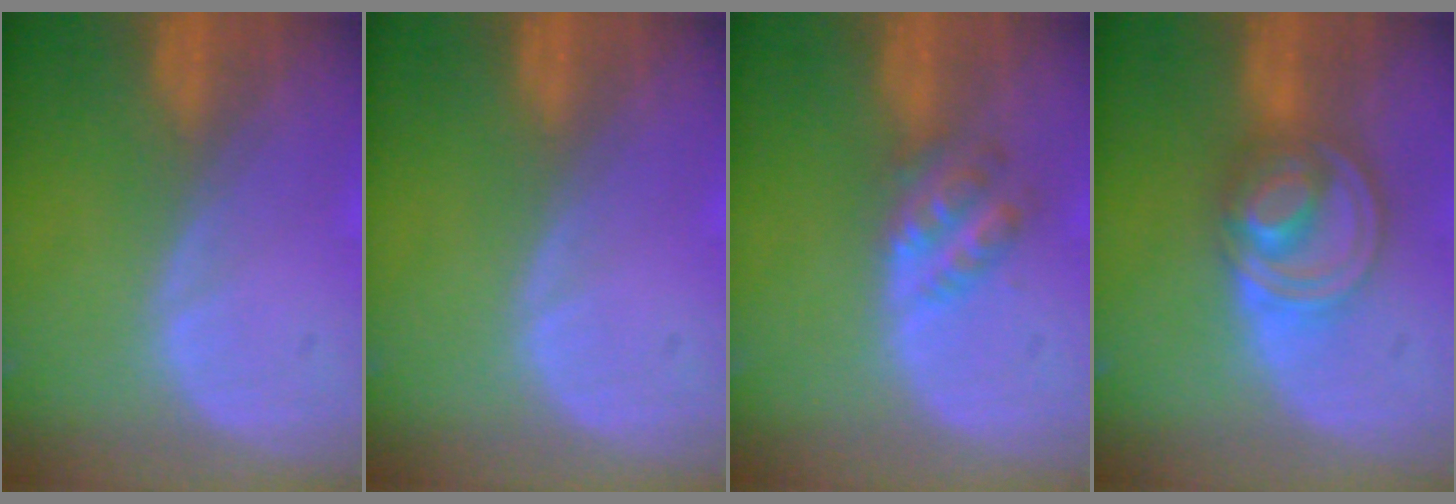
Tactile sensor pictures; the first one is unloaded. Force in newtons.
{"total": 0.0}
{"total": 4.6, "press": 4.1, "slide": 2.2}
{"total": 8.1, "press": 6.9, "slide": 4.2}